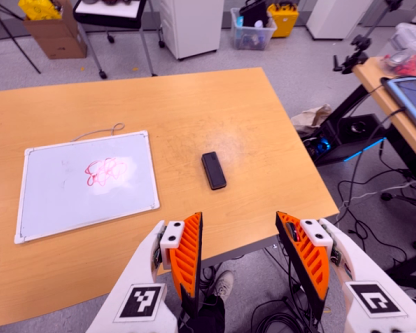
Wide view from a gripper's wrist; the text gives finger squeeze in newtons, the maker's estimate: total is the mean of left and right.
{"total": 0.0}